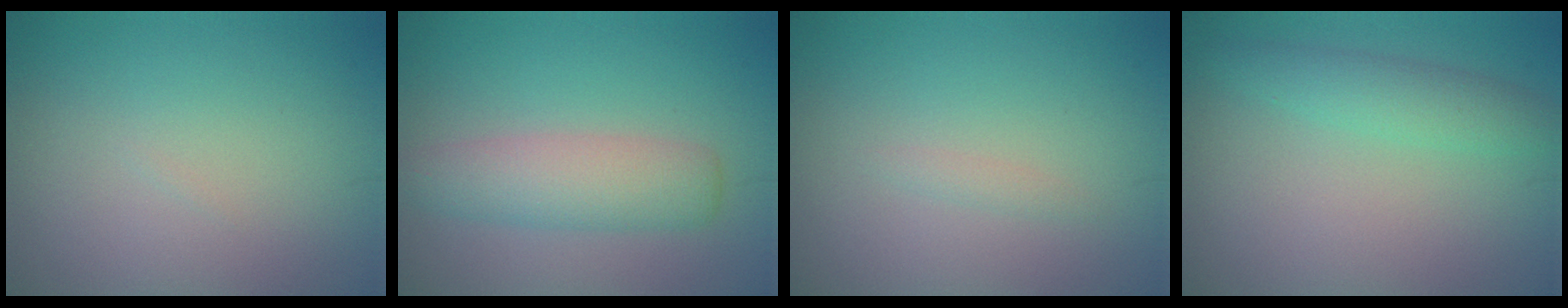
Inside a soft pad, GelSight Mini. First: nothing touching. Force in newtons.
{"total": 4.1, "press": 4.1, "slide": 0.2}
{"total": 0.7, "press": 0.6, "slide": 0.1}
{"total": 2.6, "press": 2.6, "slide": 0.0}